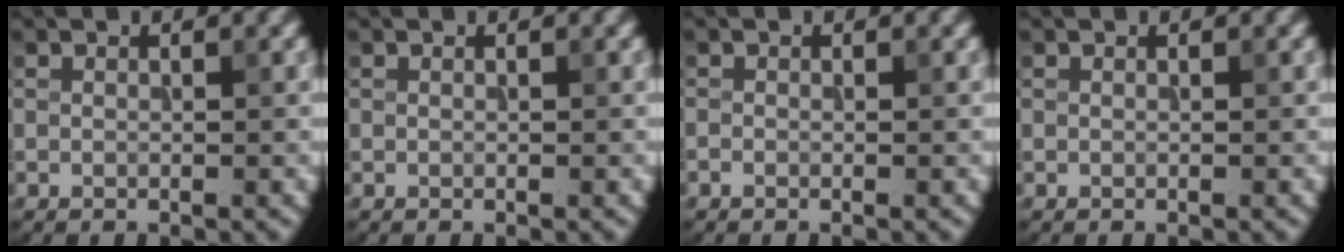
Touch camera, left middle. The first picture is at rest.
{"total": 0.0}
{"total": 0.0}
{"total": 0.0}